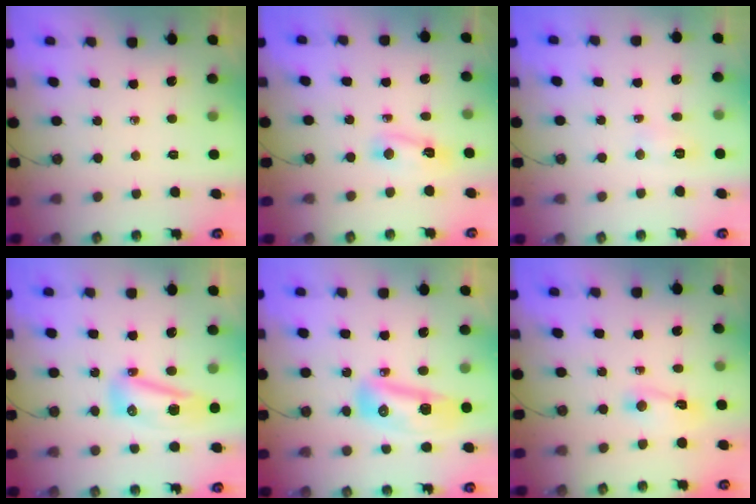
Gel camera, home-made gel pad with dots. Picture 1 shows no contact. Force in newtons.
{"total": 3.4, "press": 3.4, "slide": 0.4}
{"total": 5.0, "press": 4.9, "slide": 0.7}
{"total": 8.7, "press": 8.6, "slide": 1.1}
{"total": 10.8, "press": 10.7, "slide": 1.2}
{"total": 2.5, "press": 2.5, "slide": 0.3}